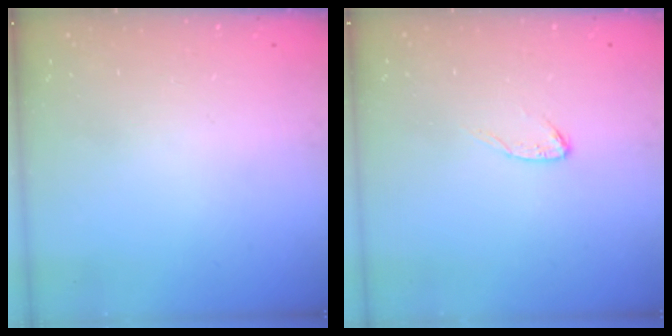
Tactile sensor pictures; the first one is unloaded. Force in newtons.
{"total": 3.8, "press": 3.8, "slide": 0.3}